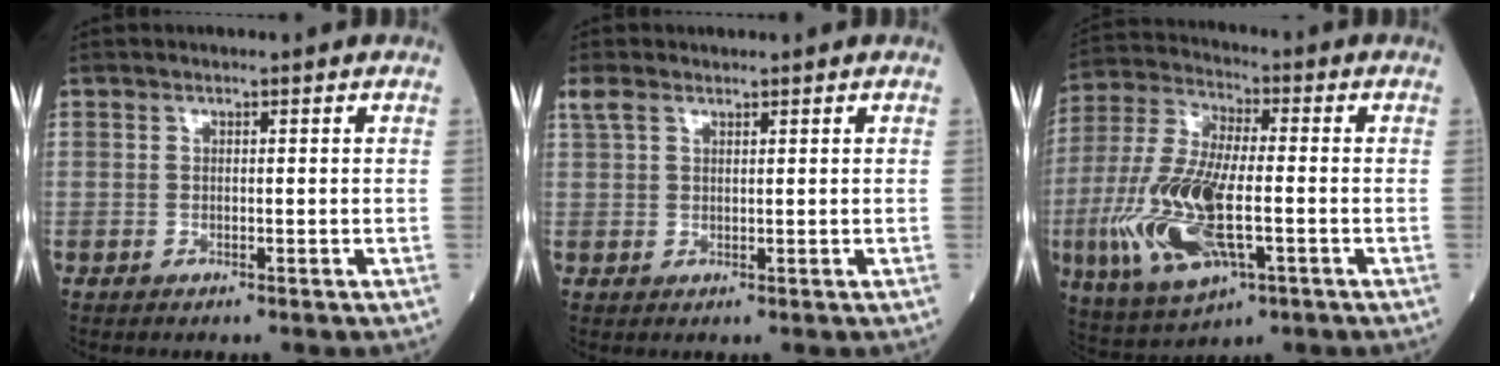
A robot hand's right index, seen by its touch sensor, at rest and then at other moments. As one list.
[{"total": 2.2, "force": [1.6, 1.0, 1.2], "torque": [-0.035, 0.019, 0.037]}, {"total": 17.5, "force": [-4.3, 6.1, 15.9], "torque": [-0.348, -0.011, -0.074]}]